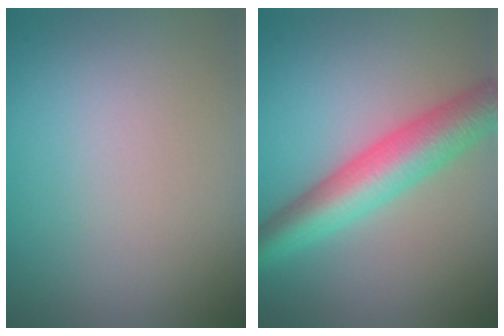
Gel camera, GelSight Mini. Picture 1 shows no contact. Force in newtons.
{"total": 6.5, "press": 6.5, "slide": 0.1}